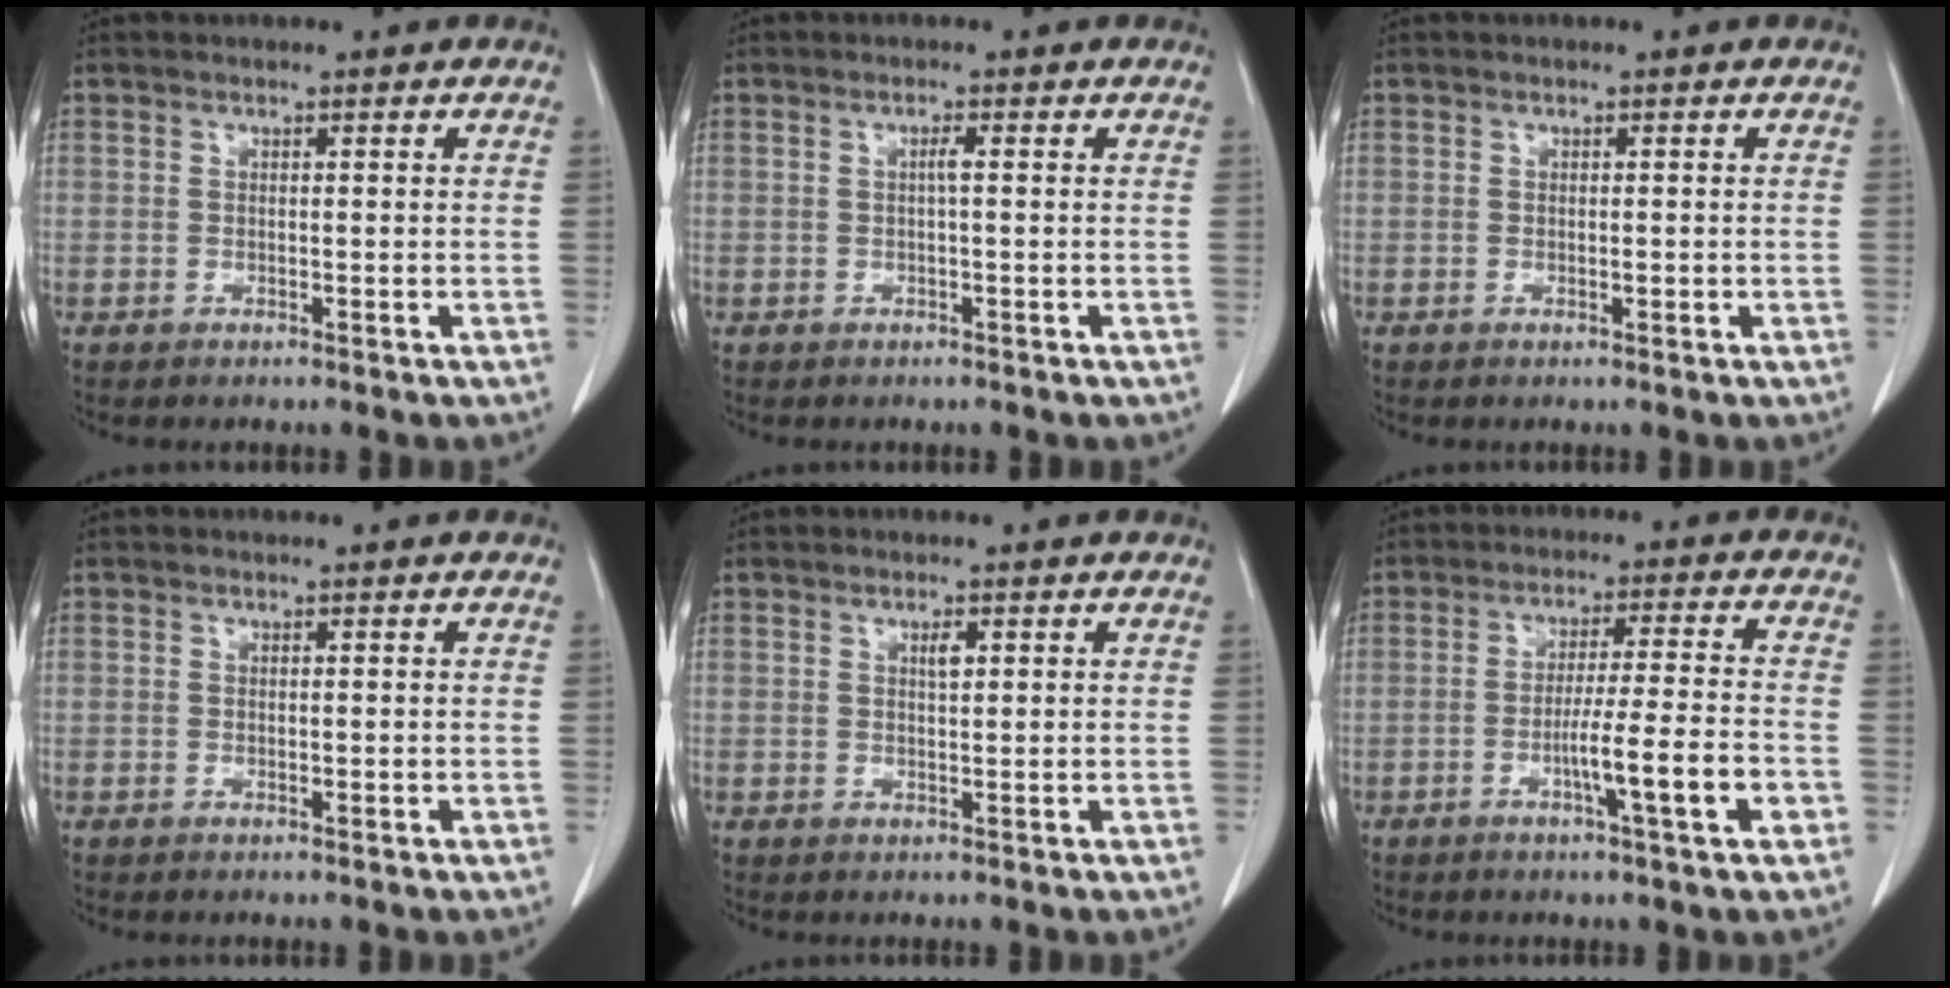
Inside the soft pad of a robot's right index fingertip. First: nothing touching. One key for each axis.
{"total": 0.9, "fx": 0.0, "fy": -0.1, "fz": 0.9, "tx": -0.018, "ty": 0.002, "tz": 0.001}
{"total": 0.8, "fx": 0.0, "fy": 0.5, "fz": 0.6, "tx": -0.003, "ty": 0.002, "tz": 0.003}
{"total": 0.0}
{"total": 1.3, "fx": 0.6, "fy": 0.4, "fz": 1.1, "tx": -0.021, "ty": 0.000, "tz": 0.010}
{"total": 8.7, "fx": -3.1, "fy": -0.3, "fz": 8.2, "tx": -0.128, "ty": -0.004, "tz": -0.048}